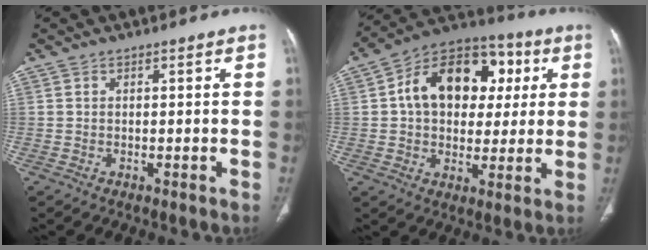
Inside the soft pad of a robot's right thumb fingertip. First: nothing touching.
{"total": 18.8, "force": [3.7, 13.4, 12.6], "torque": [-0.155, 0.020, 0.053]}